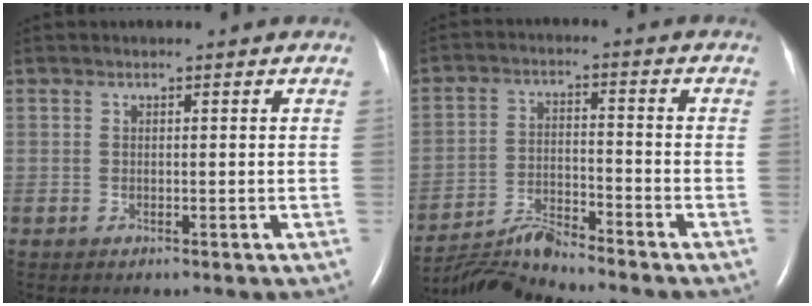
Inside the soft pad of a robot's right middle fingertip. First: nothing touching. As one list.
[{"total": 7.3, "force": [-7.1, -1.2, 0.9], "torque": [-0.028, -0.007, -0.132]}]